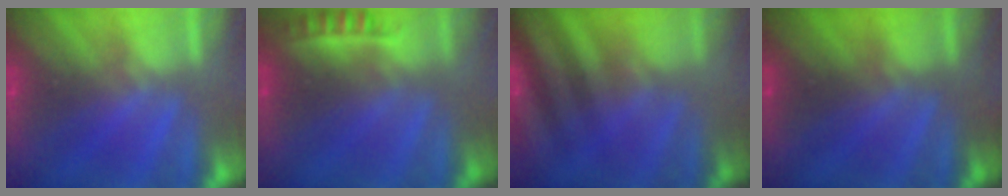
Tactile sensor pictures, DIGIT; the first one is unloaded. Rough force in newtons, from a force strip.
{"total": 2.3}
{"total": 2.9}
{"total": 2.4}